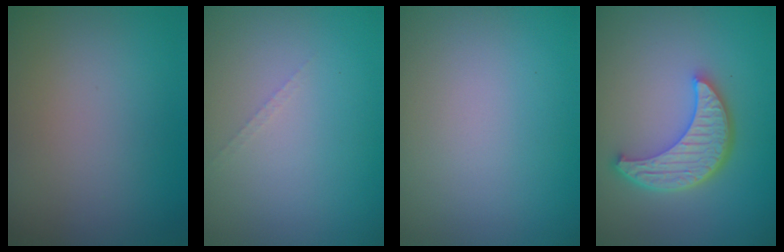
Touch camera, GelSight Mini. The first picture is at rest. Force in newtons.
{"total": 0.6, "press": 0.6, "slide": 0.1}
{"total": 0.0}
{"total": 5.6, "press": 4.3, "slide": 3.7}